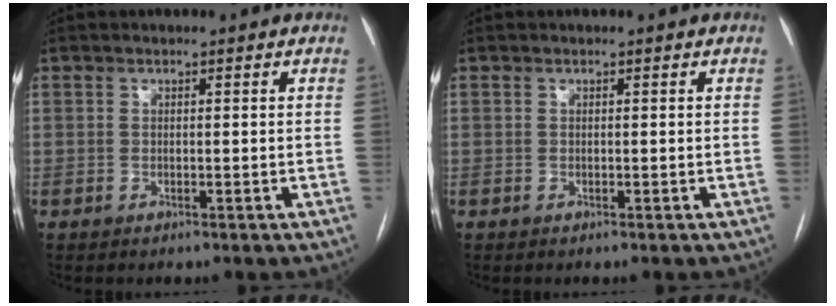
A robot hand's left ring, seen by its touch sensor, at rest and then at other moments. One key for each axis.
{"total": 0.0}